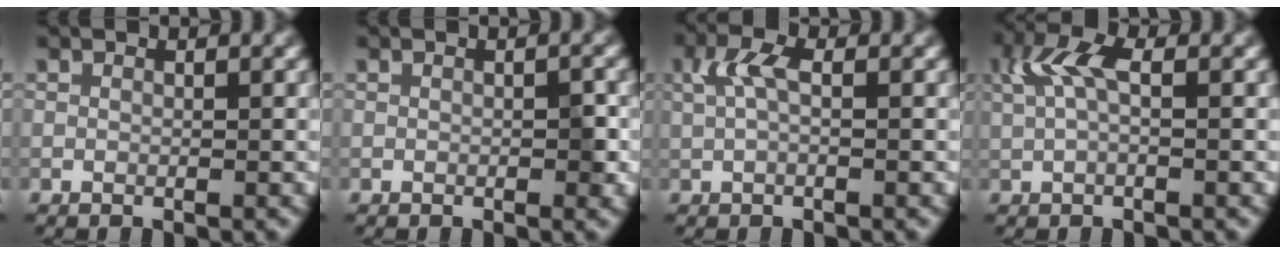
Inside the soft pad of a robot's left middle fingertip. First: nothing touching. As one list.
[{"total": 1.2, "force": [-0.3, 0.4, 1.1], "torque": [-0.014, 0.002, -0.003]}, {"total": 2.6, "force": [0.7, 1.0, 2.3], "torque": [-0.049, 0.007, 0.009]}, {"total": 3.5, "force": [1.1, 1.4, 3.0], "torque": [-0.066, 0.009, 0.018]}]